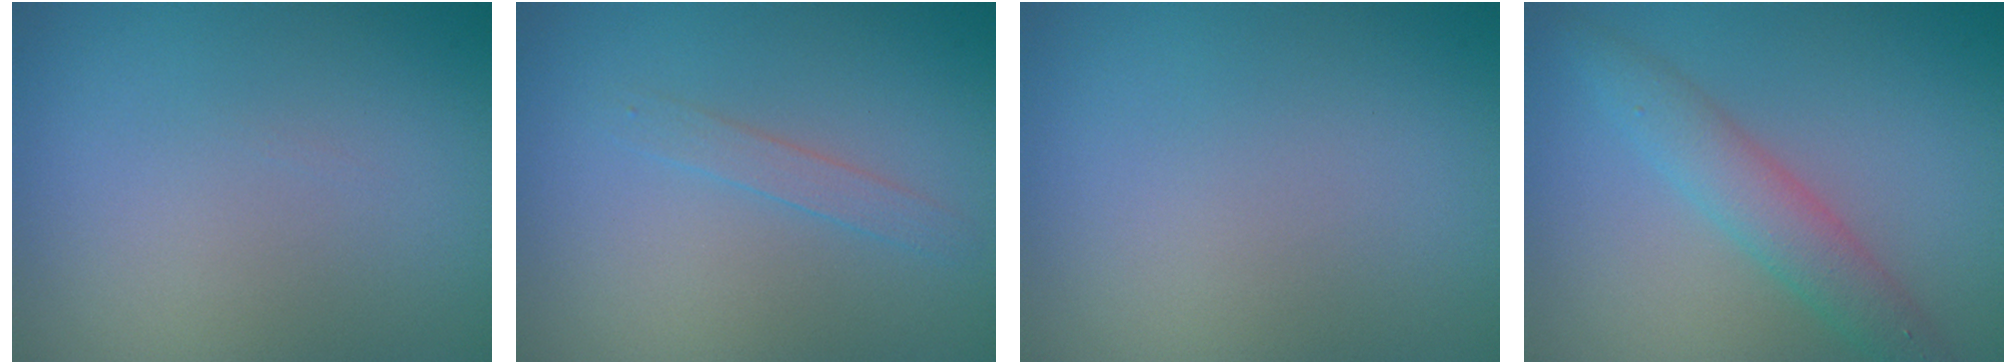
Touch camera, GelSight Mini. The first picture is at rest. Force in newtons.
{"total": 1.2, "press": 1.2, "slide": 0.1}
{"total": 0.0}
{"total": 3.3, "press": 3.3, "slide": 0.0}